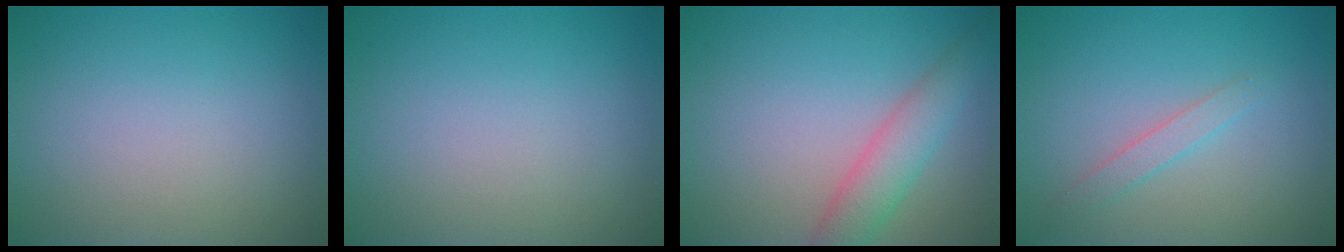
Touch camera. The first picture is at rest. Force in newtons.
{"total": 0.0}
{"total": 3.7, "press": 3.7, "slide": 0.2}
{"total": 1.4, "press": 1.4, "slide": 0.0}